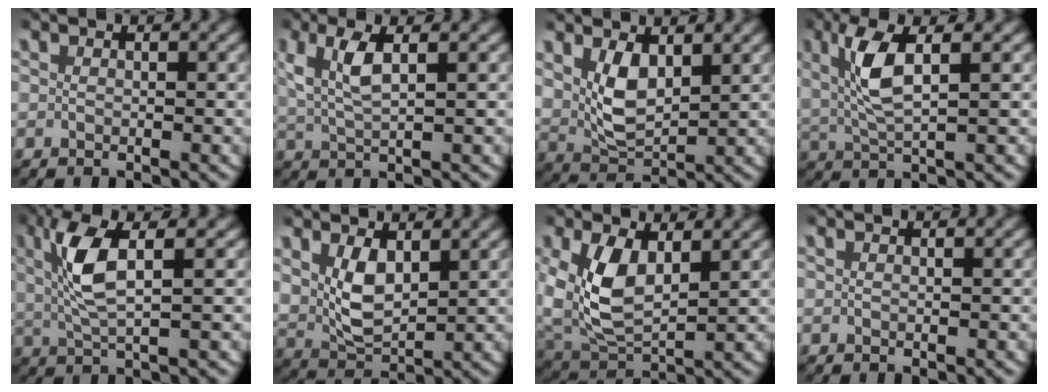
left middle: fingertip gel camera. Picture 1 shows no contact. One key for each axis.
{"total": 3.5, "fx": 1.6, "fy": 1.1, "fz": 2.9, "tx": -0.064, "ty": -0.001, "tz": 0.033}
{"total": 4.1, "fx": 2.1, "fy": 2.4, "fz": 2.6, "tx": -0.063, "ty": -0.016, "tz": 0.045}
{"total": 4.1, "fx": 1.9, "fy": 0.7, "fz": 3.5, "tx": -0.074, "ty": 0.003, "tz": 0.037}
{"total": 4.7, "fx": 1.8, "fy": 0.8, "fz": 4.2, "tx": -0.087, "ty": 0.005, "tz": 0.033}
{"total": 4.2, "fx": 1.9, "fy": 2.6, "fz": 2.6, "tx": -0.065, "ty": -0.017, "tz": 0.043}
{"total": 5.5, "fx": 1.4, "fy": 3.8, "fz": 3.8, "tx": -0.109, "ty": -0.021, "tz": 0.040}
{"total": 0.0}